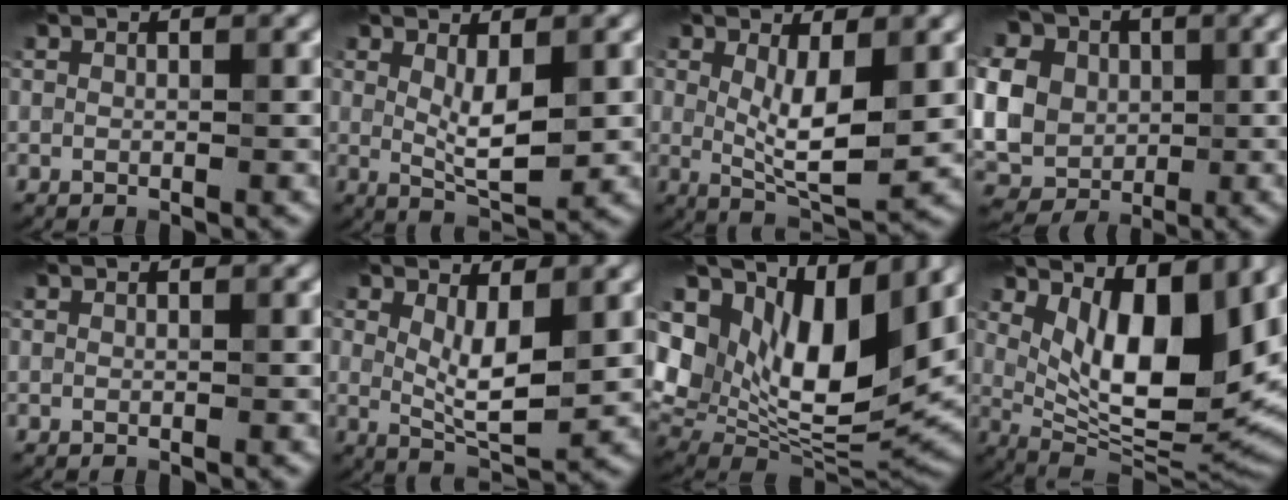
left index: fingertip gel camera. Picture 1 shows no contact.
{"total": 4.0, "force": [0.6, 1.3, 3.8], "torque": [-0.070, -0.008, 0.016]}
{"total": 5.4, "force": [0.6, 1.9, 5.0], "torque": [-0.096, -0.012, 0.015]}
{"total": 18.9, "force": [3.2, 16.3, 9.0], "torque": [-0.233, 0.015, 0.025]}
{"total": 0.0}
{"total": 4.6, "force": [0.8, 1.9, 4.2], "torque": [-0.082, -0.010, 0.020]}
{"total": 14.2, "force": [4.2, 7.6, 11.2], "torque": [-0.208, 0.008, 0.076]}
{"total": 12.1, "force": [3.3, 5.1, 10.5], "torque": [-0.152, -0.012, 0.059]}